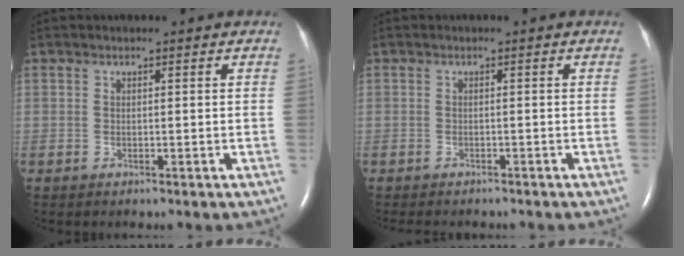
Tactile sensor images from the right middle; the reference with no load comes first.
{"total": 5.6, "force": [-4.9, 1.7, 2.2], "torque": [-0.028, -0.005, -0.059]}